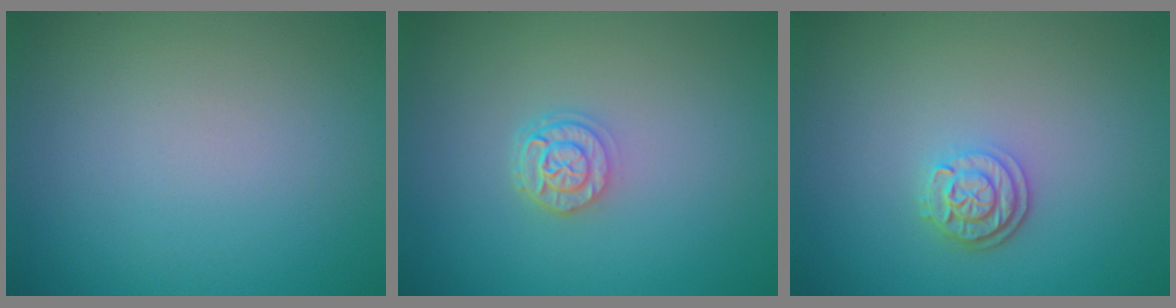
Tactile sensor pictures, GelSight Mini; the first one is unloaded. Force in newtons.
{"total": 2.4, "press": 1.9, "slide": 1.5}
{"total": 2.6, "press": 2.2, "slide": 1.4}